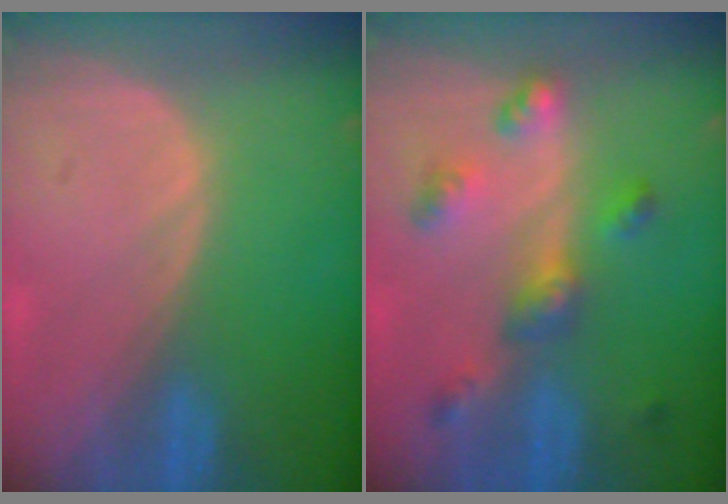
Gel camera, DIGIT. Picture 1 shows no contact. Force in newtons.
{"total": 6.7, "press": 5.9, "slide": 3.3}